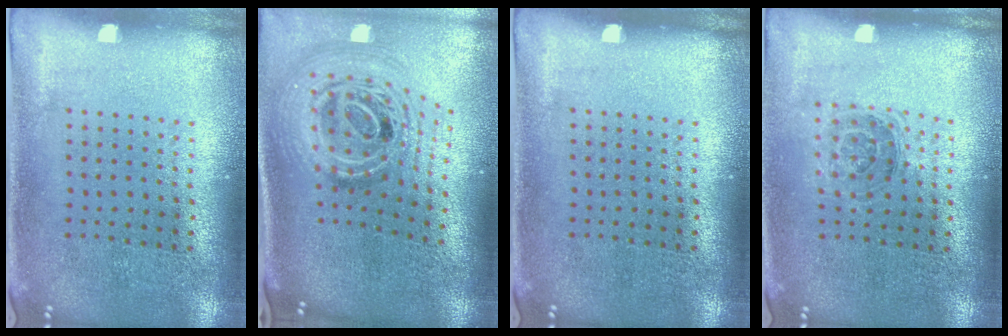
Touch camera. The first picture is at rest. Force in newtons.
{"total": 2.4, "press": 1.7, "slide": 1.6}
{"total": 0.0}
{"total": 1.1, "press": 1.0, "slide": 0.5}